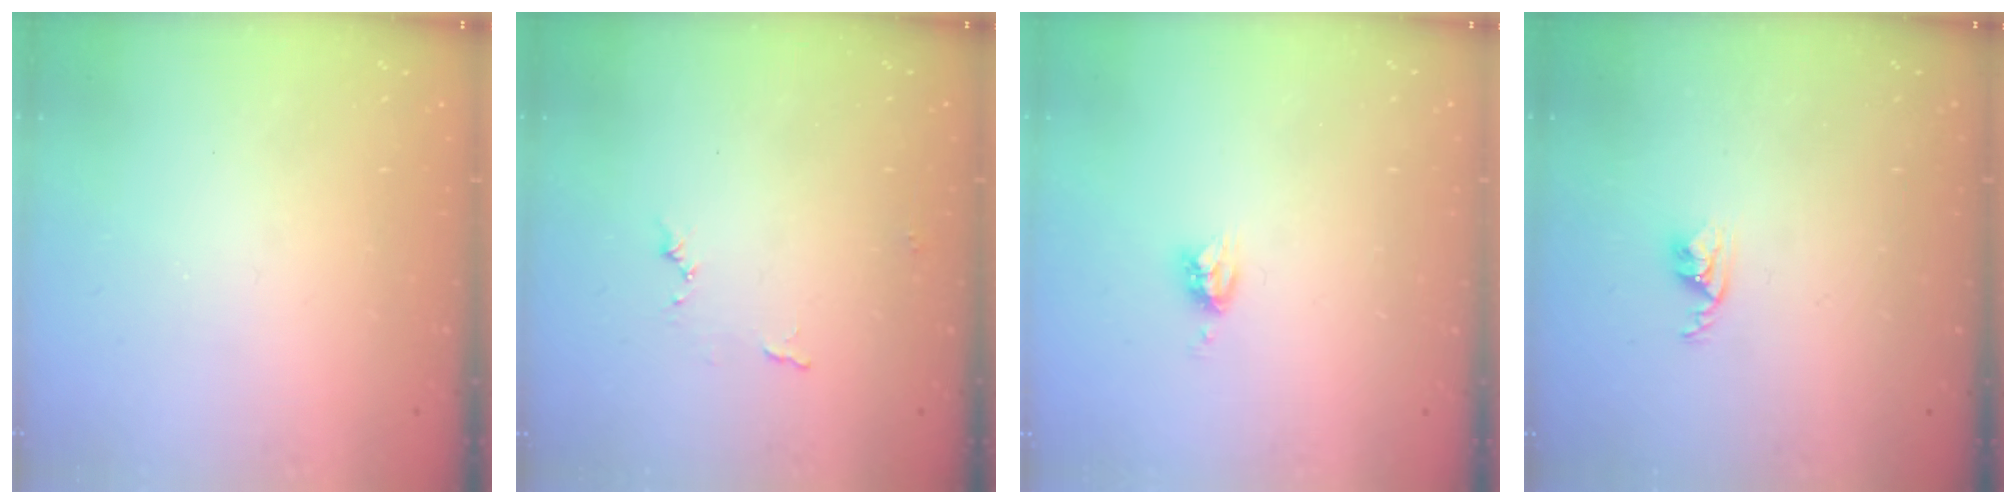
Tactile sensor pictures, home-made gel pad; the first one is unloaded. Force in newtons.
{"total": 5.9, "press": 5.9, "slide": 0.4}
{"total": 4.7, "press": 4.6, "slide": 0.4}
{"total": 2.9, "press": 2.9, "slide": 0.4}